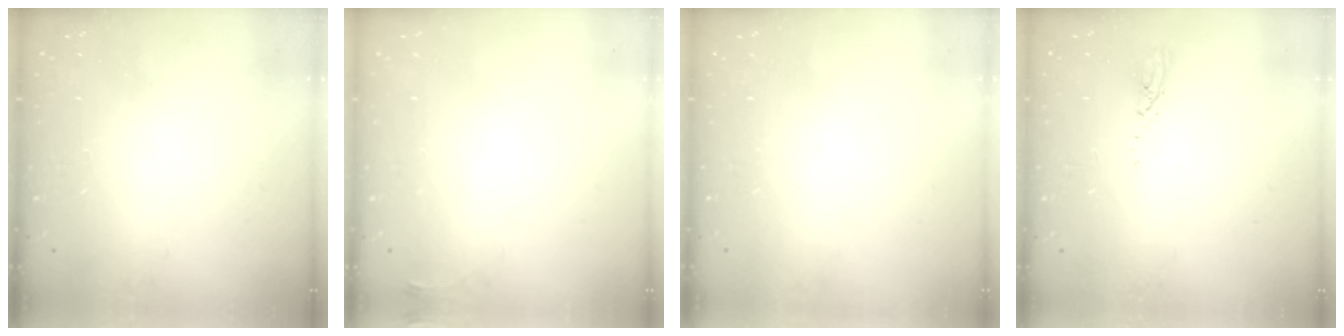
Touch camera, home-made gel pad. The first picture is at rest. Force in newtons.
{"total": 3.4, "press": 3.4, "slide": 0.5}
{"total": 0.0}
{"total": 3.2, "press": 3.2, "slide": 0.2}